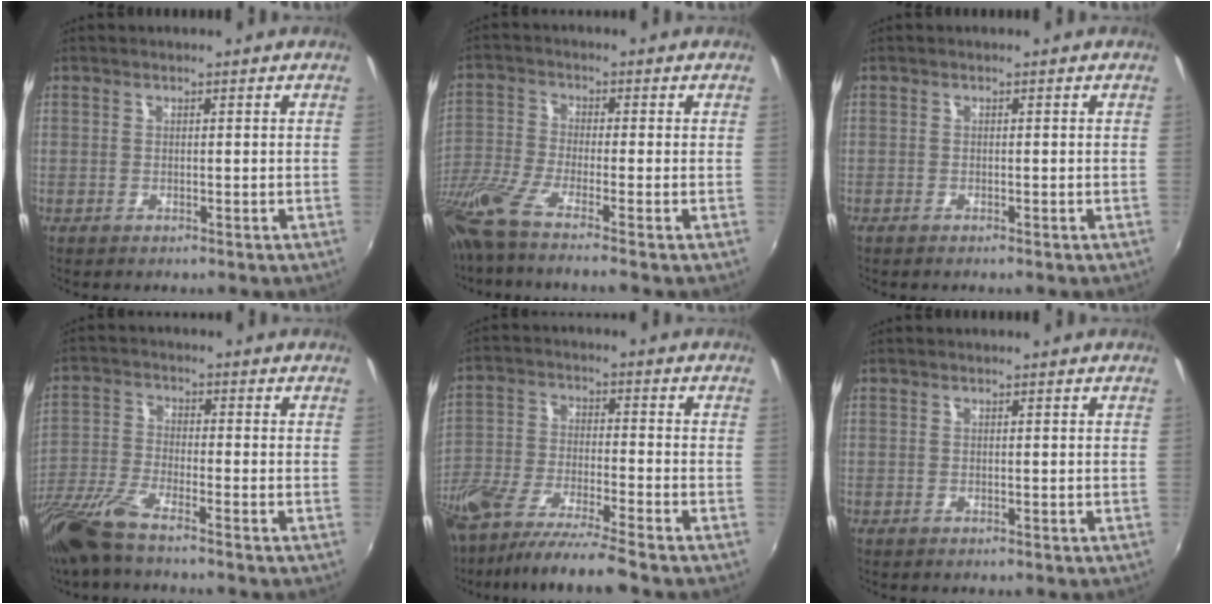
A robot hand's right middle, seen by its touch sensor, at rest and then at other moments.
{"total": 10.4, "force": [-8.1, -0.6, 6.4], "torque": [-0.136, -0.048, -0.155]}
{"total": 0.6, "force": [-0.5, 0.0, 0.2], "torque": [-0.003, -0.003, -0.012]}
{"total": 9.9, "force": [-7.7, 1.0, 6.0], "torque": [-0.137, -0.026, -0.156]}
{"total": 14.0, "force": [-11.2, 0.8, 8.2], "torque": [-0.172, -0.038, -0.208]}
{"total": 0.0}